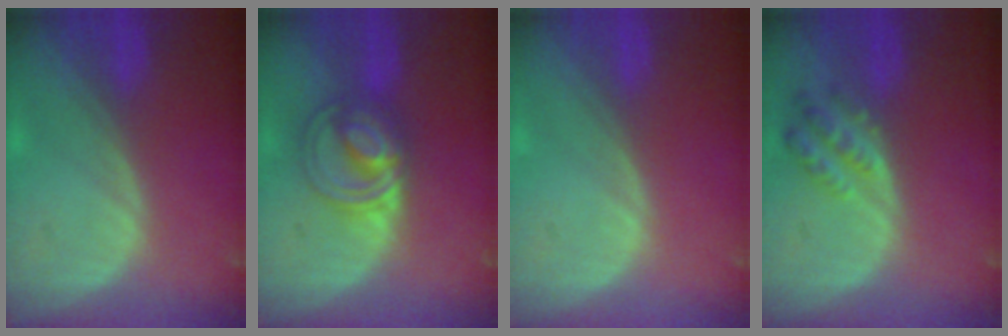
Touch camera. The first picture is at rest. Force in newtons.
{"total": 6.2, "press": 6.2, "slide": 0.2}
{"total": 0.0}
{"total": 4.4, "press": 4.3, "slide": 0.9}